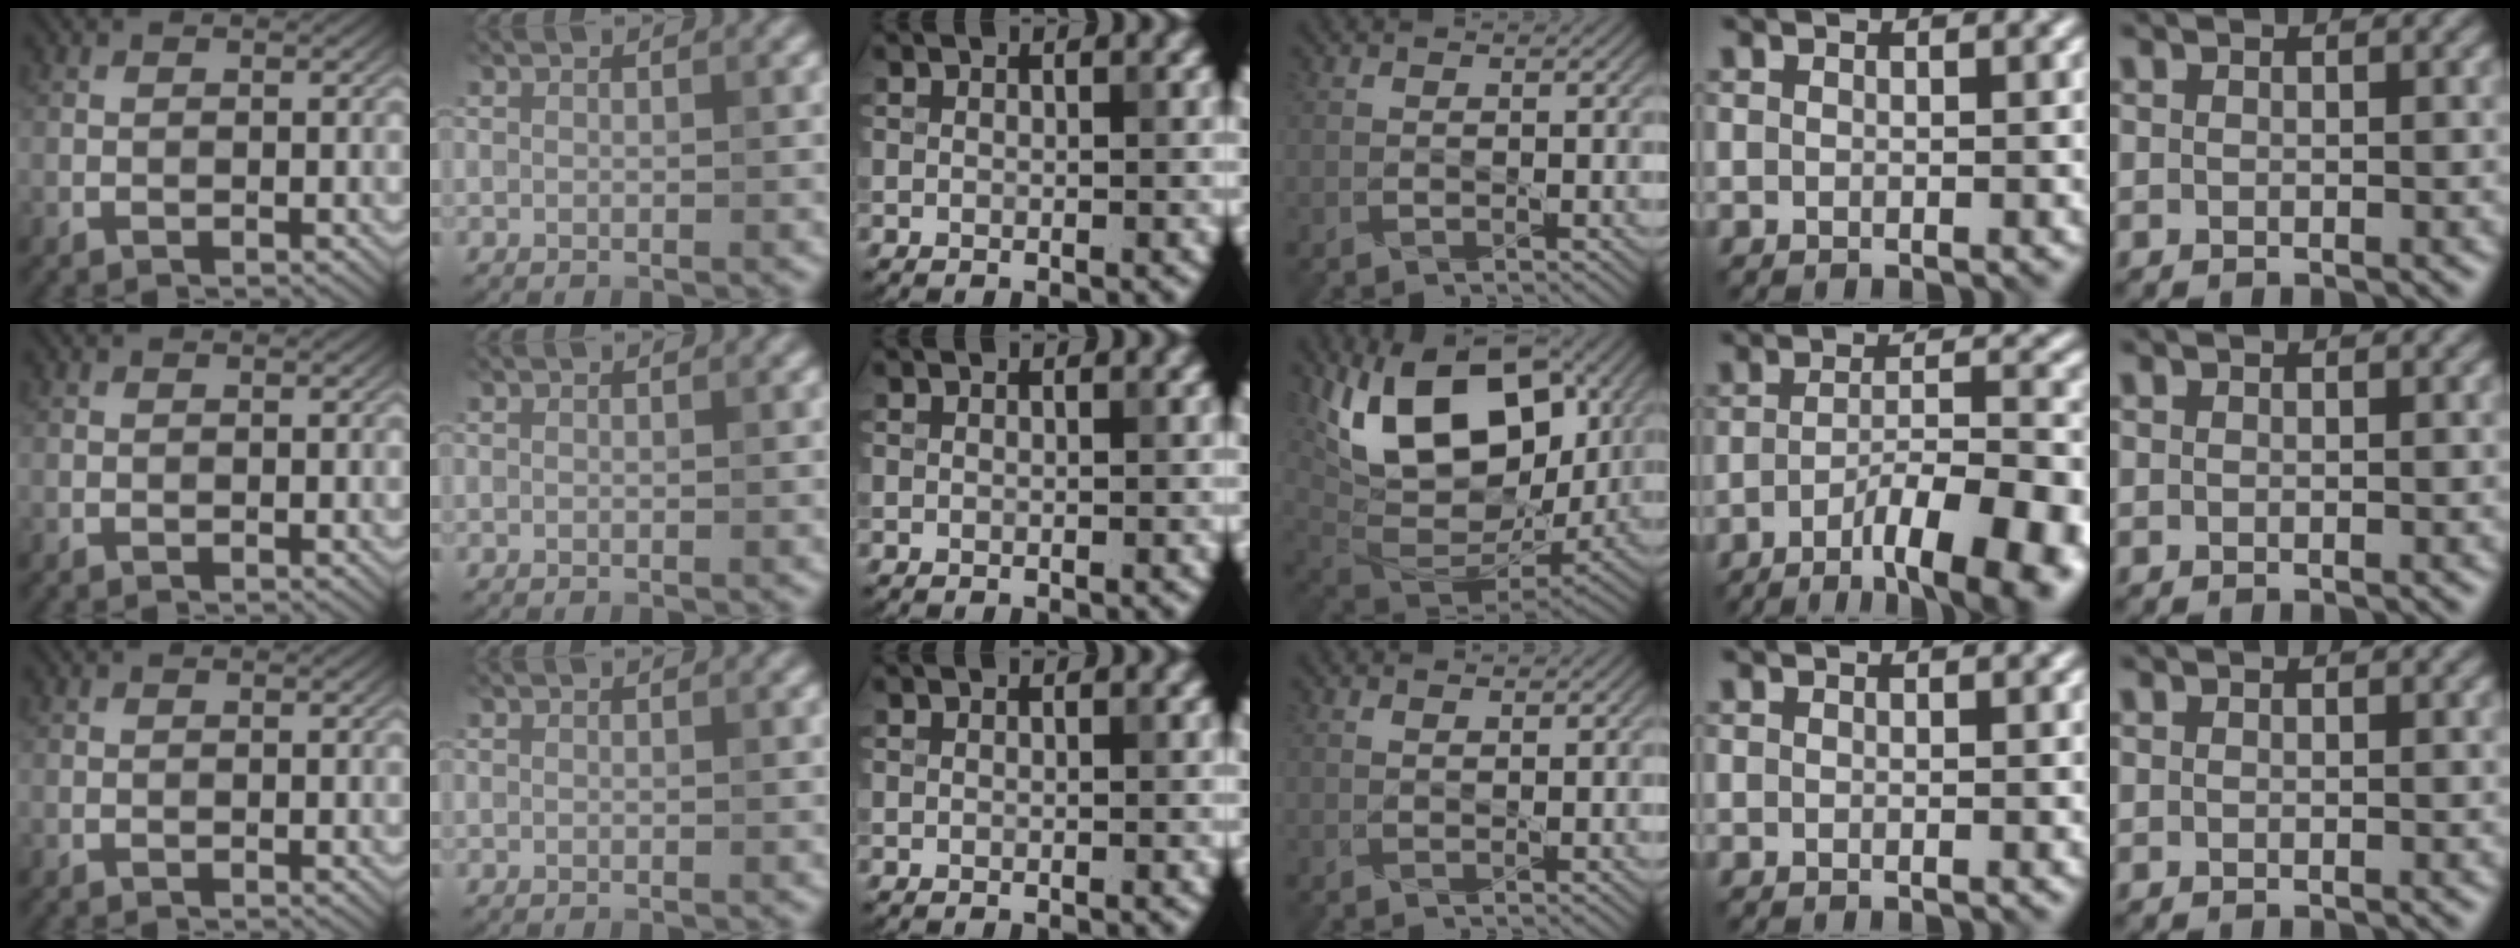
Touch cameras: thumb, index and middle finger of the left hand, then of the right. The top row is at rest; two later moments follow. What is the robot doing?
{"motion": "assemble", "object": "legos"}